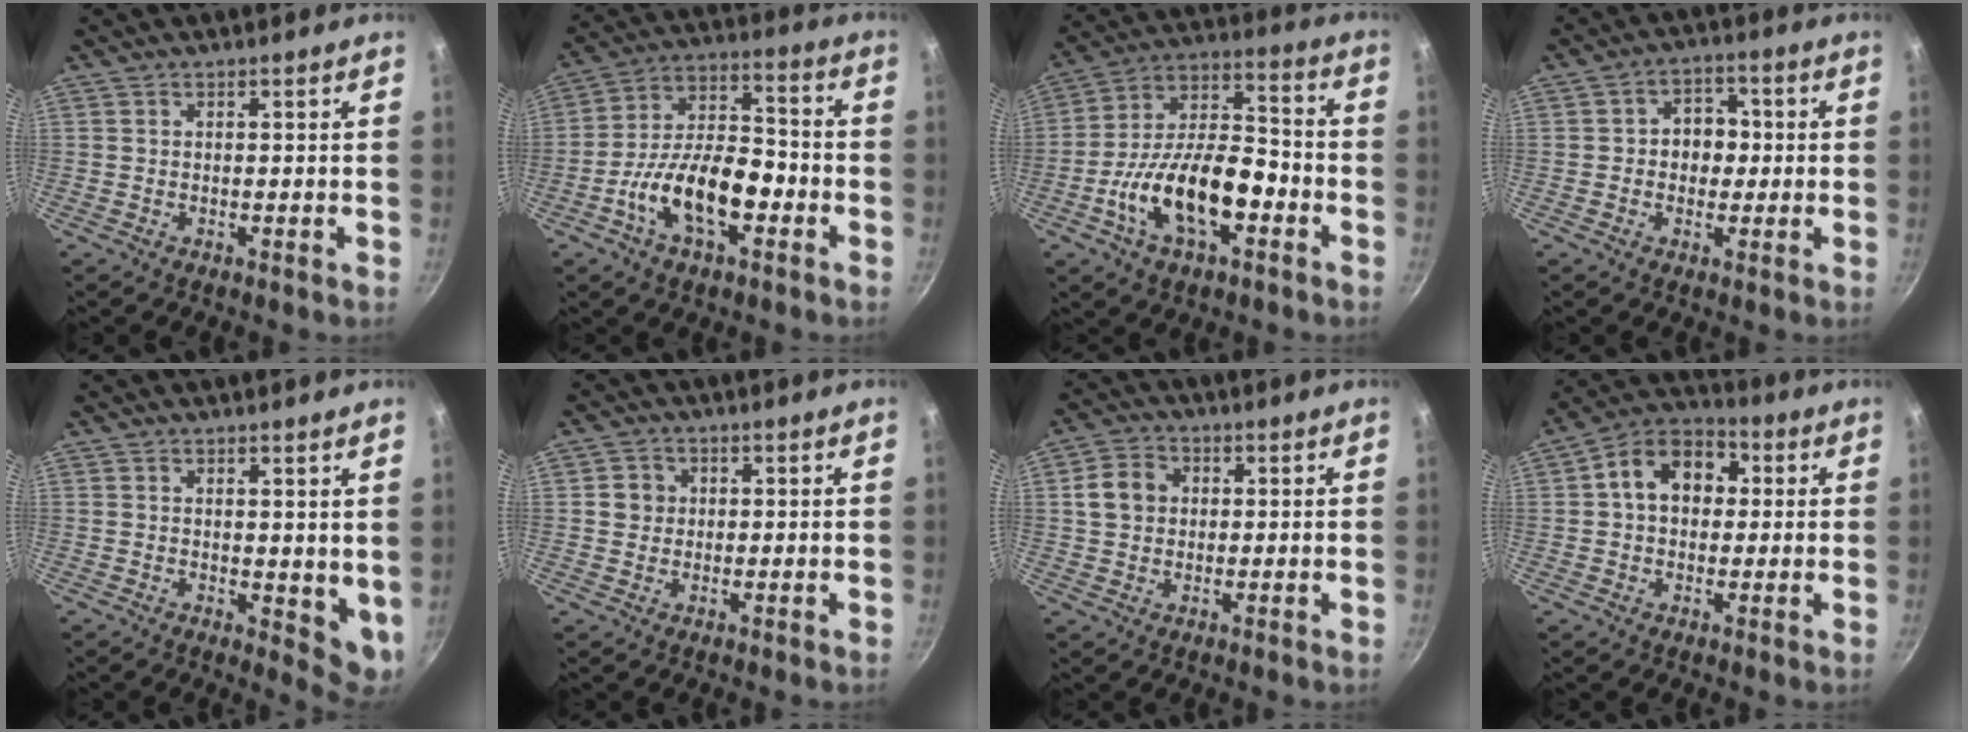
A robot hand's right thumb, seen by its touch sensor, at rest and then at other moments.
{"total": 15.3, "force": [-5.6, 7.7, 12.0], "torque": [-0.183, 0.052, -0.109]}
{"total": 18.1, "force": [-6.4, 8.9, 14.4], "torque": [-0.231, 0.050, -0.121]}
{"total": 6.7, "force": [0.0, 5.5, 3.8], "torque": [-0.011, 0.012, -0.008]}
{"total": 6.0, "force": [2.1, 3.0, 4.8], "torque": [-0.052, -0.022, 0.031]}
{"total": 3.3, "force": [0.3, 3.2, 0.9], "torque": [0.003, 0.006, 0.001]}
{"total": 6.5, "force": [1.0, 5.4, 3.4], "torque": [-0.041, 0.010, 0.008]}
{"total": 12.2, "force": [2.0, 9.1, 7.9], "torque": [-0.090, 0.028, 0.010]}